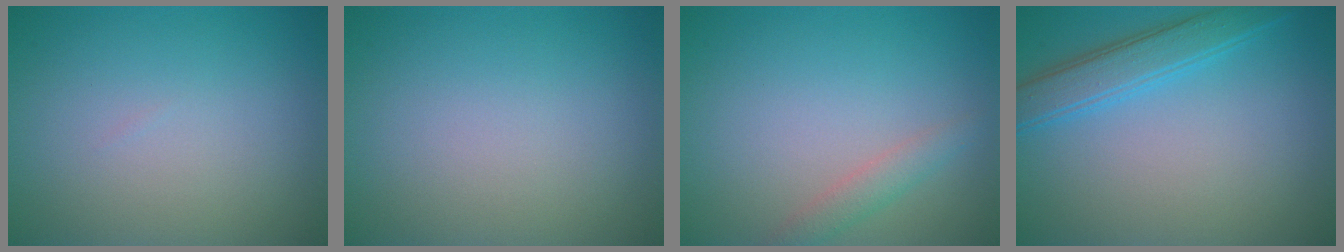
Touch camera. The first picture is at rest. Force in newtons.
{"total": 0.0}
{"total": 1.6, "press": 1.6, "slide": 0.2}
{"total": 3.4, "press": 3.4, "slide": 0.2}